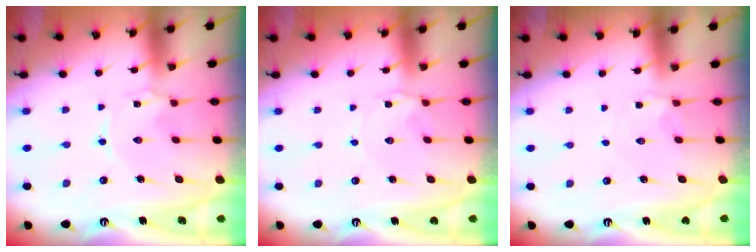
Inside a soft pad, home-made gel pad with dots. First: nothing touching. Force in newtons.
{"total": 2.7, "press": 2.6, "slide": 0.4}
{"total": 1.9, "press": 1.8, "slide": 0.6}